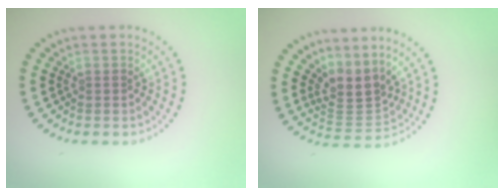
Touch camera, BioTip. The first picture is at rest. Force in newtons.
{"total": 3.4, "press": 2.4, "slide": 2.4}